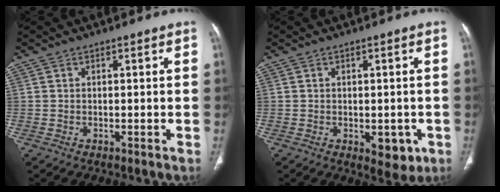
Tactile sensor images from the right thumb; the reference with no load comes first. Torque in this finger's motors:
{"motor_torque": [0.74, 0.91, -0.13, 0.01, 0.07]}